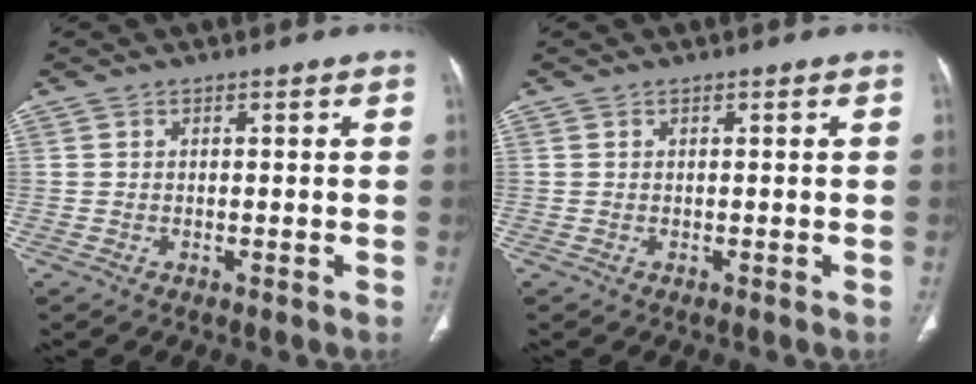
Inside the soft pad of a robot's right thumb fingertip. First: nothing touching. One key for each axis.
{"total": 0.0}